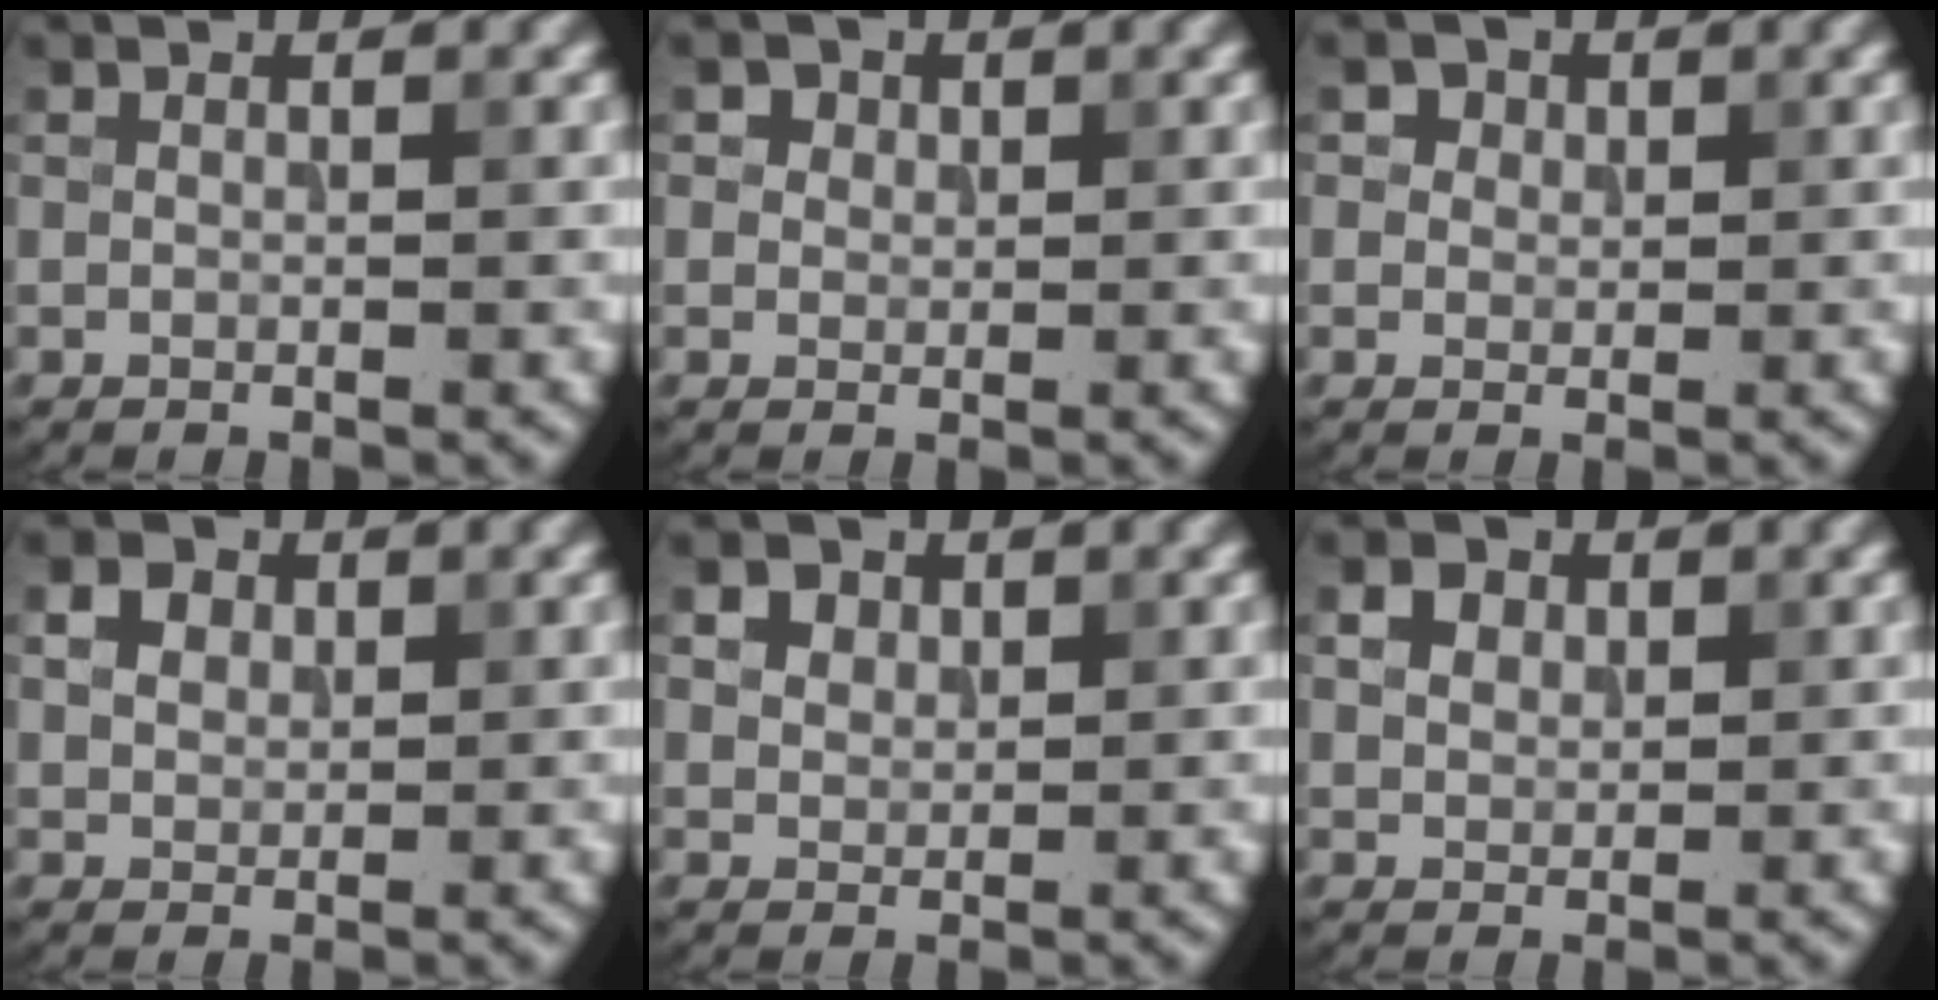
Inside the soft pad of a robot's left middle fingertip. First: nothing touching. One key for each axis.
{"total": 2.6, "fx": 1.5, "fy": 1.8, "fz": 1.0, "tx": -0.021, "ty": 0.003, "tz": 0.017}
{"total": 2.9, "fx": 1.6, "fy": 2.1, "fz": 1.1, "tx": -0.021, "ty": 0.005, "tz": 0.018}
{"total": 2.2, "fx": 0.9, "fy": 1.7, "fz": 1.0, "tx": -0.018, "ty": -0.005, "tz": 0.022}
{"total": 5.3, "fx": 3.1, "fy": 3.6, "fz": 2.4, "tx": -0.057, "ty": 0.011, "tz": 0.046}
{"total": 2.5, "fx": 1.3, "fy": 1.8, "fz": 1.1, "tx": -0.028, "ty": 0.000, "tz": 0.027}